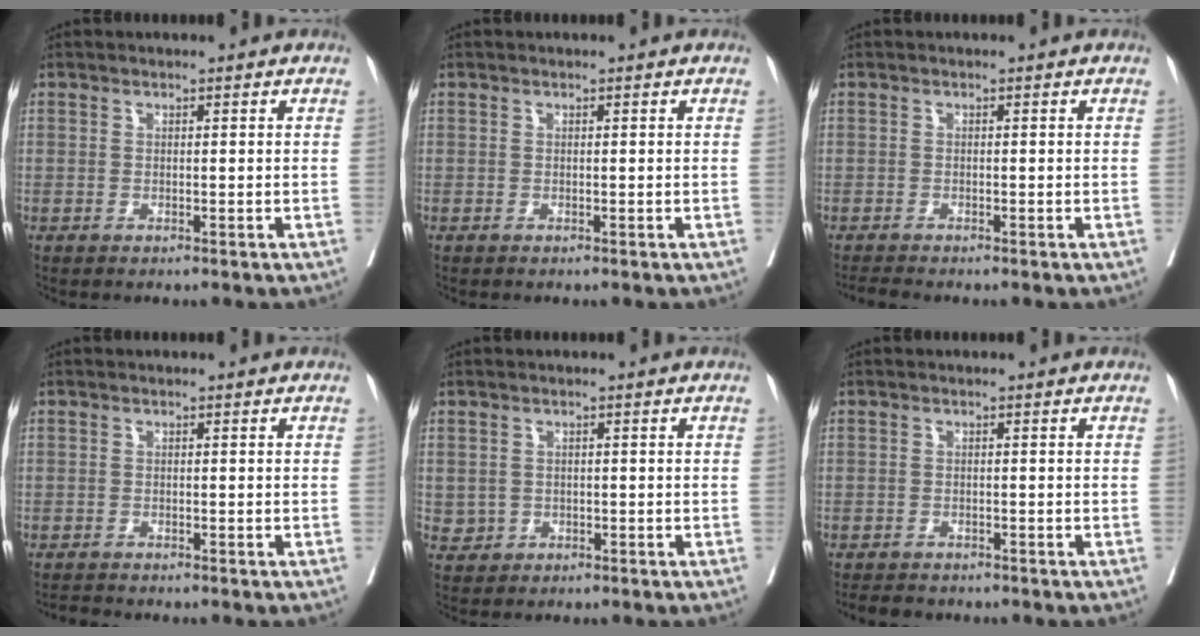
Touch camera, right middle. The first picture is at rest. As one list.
[{"total": 0.0}, {"total": 1.5, "force": [-1.4, -0.3, 0.3], "torque": [-0.010, -0.008, -0.027]}, {"total": 1.0, "force": [-0.9, -0.1, -0.1], "torque": [-0.004, -0.008, -0.017]}, {"total": 2.0, "force": [-0.2, 2.0, 0.3], "torque": [0.000, 0.006, 0.005]}, {"total": 3.6, "force": [-3.2, 1.5, 0.9], "torque": [-0.015, -0.005, -0.047]}]